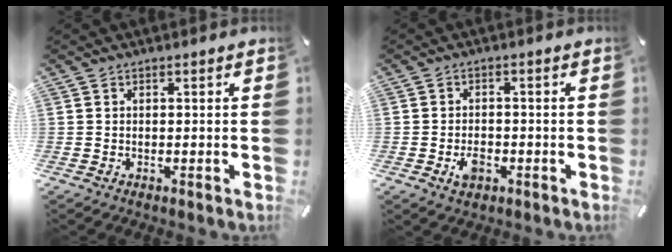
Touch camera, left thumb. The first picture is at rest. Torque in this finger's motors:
{"motor_torque": [-0.03, 0.02, 0.03, -0.01, 0.01]}